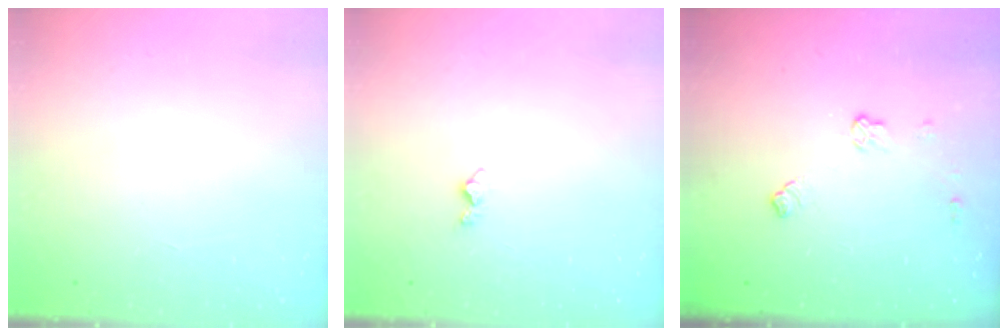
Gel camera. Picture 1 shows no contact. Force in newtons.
{"total": 4.0, "press": 4.0, "slide": 0.5}
{"total": 5.6, "press": 5.6, "slide": 1.0}